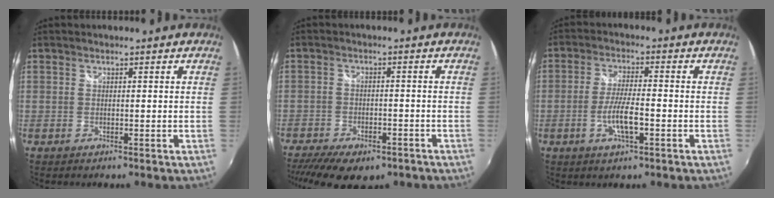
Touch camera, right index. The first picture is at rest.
{"total": 14.1, "force": [-10.0, 6.4, 7.6], "torque": [-0.175, -0.030, -0.146]}
{"total": 6.5, "force": [-2.3, 1.3, 5.9], "torque": [-0.117, -0.005, -0.043]}